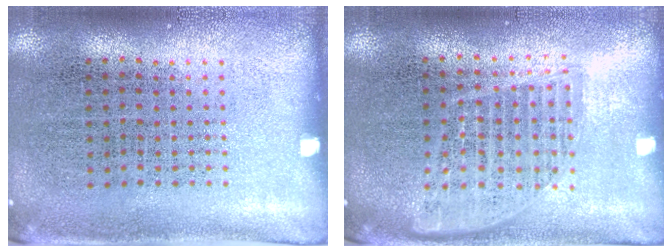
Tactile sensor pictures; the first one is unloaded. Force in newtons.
{"total": 1.6, "press": 1.4, "slide": 0.7}